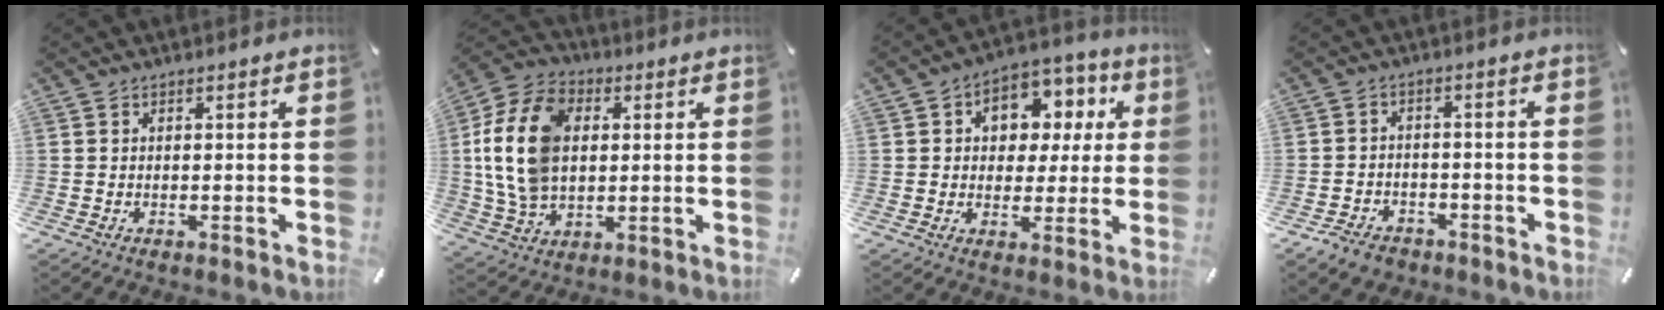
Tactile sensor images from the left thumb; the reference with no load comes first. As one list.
[{"total": 16.9, "force": [1.7, 12.7, 11.1], "torque": [-0.260, 0.012, 0.030]}, {"total": 9.6, "force": [2.2, 8.3, 4.3], "torque": [-0.065, -0.012, 0.041]}, {"total": 4.9, "force": [-3.6, 3.1, 1.3], "torque": [-0.030, 0.019, -0.070]}]